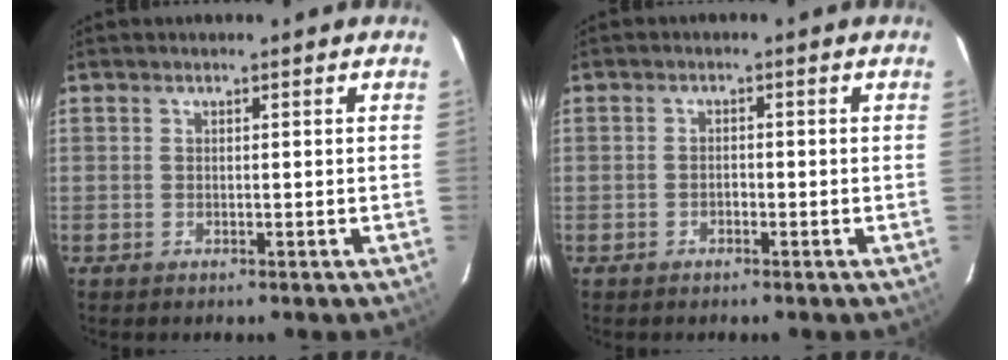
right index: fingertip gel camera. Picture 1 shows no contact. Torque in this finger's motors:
{"motor_torque": [-0.25, -0.03, 0.03, -0.01]}